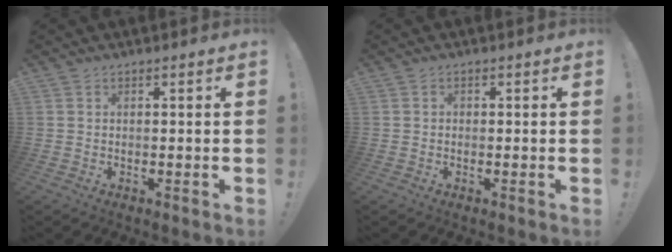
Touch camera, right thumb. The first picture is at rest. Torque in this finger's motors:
{"motor_torque": [-0.01, 0.17, 0.15, -0.10, -0.02]}